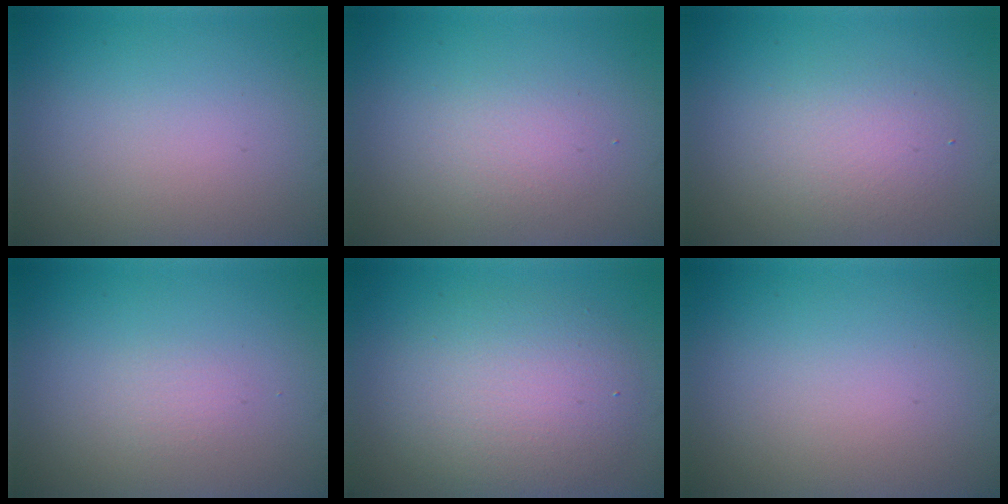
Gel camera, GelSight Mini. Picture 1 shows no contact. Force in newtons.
{"total": 1.9, "press": 1.9, "slide": 0.1}
{"total": 2.7, "press": 2.7, "slide": 0.1}
{"total": 0.7, "press": 0.7, "slide": 0.1}
{"total": 5.8, "press": 5.8, "slide": 0.2}
{"total": 0.0}